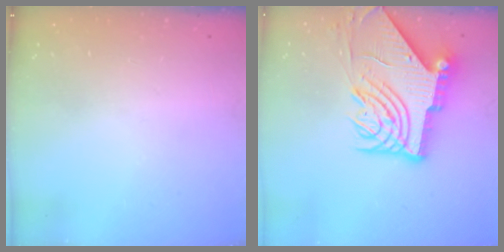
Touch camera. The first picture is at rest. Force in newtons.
{"total": 14.9, "press": 14.8, "slide": 1.9}